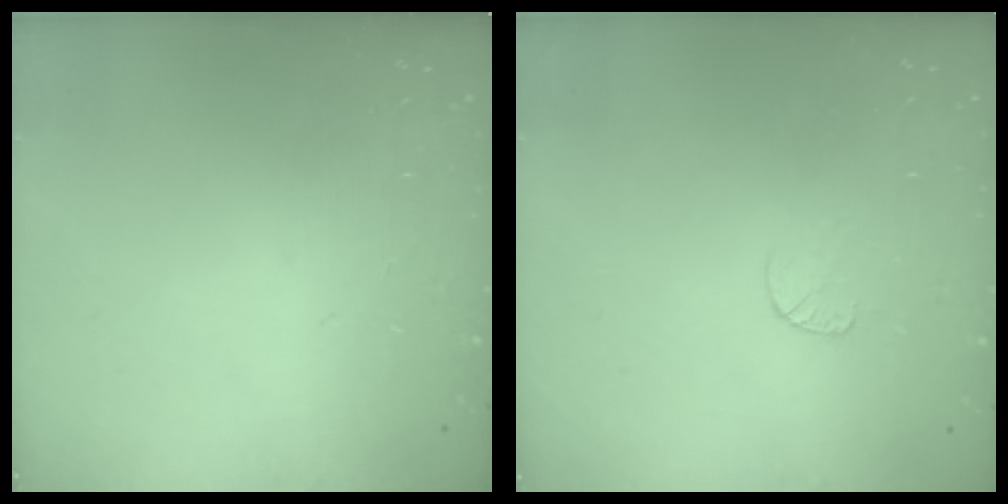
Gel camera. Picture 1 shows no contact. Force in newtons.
{"total": 4.4, "press": 4.4, "slide": 0.4}